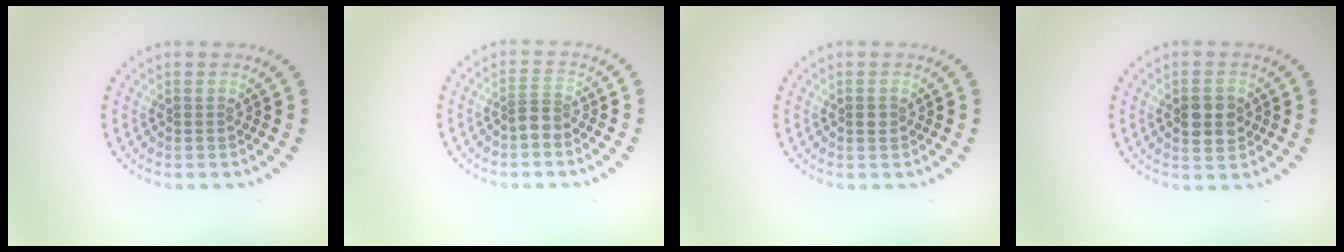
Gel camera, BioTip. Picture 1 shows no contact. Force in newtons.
{"total": 1.9, "press": 1.5, "slide": 1.1}
{"total": 1.0, "press": 1.0, "slide": 0.0}
{"total": 3.1, "press": 3.1, "slide": 0.1}